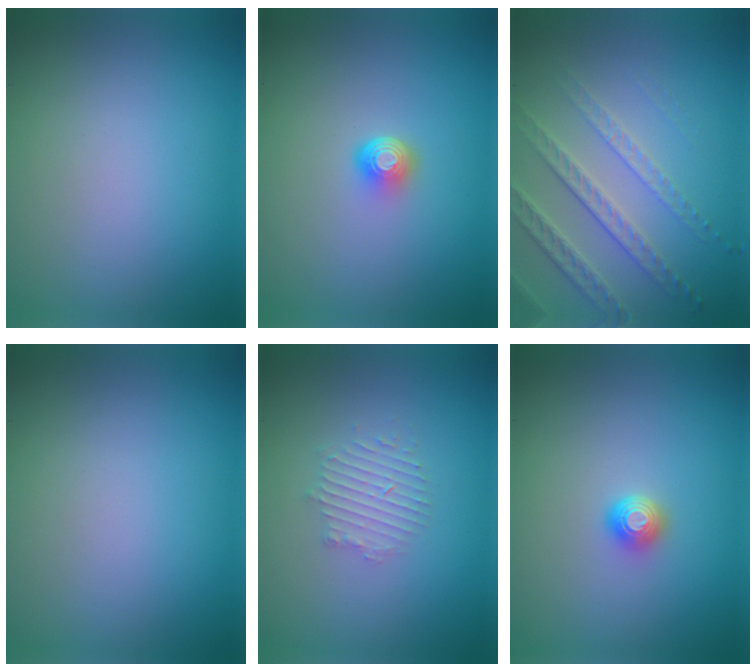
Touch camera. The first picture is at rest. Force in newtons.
{"total": 2.0, "press": 1.3, "slide": 1.6}
{"total": 3.6, "press": 3.4, "slide": 1.3}
{"total": 0.0}
{"total": 2.1, "press": 2.1, "slide": 0.4}
{"total": 1.4, "press": 1.2, "slide": 0.7}